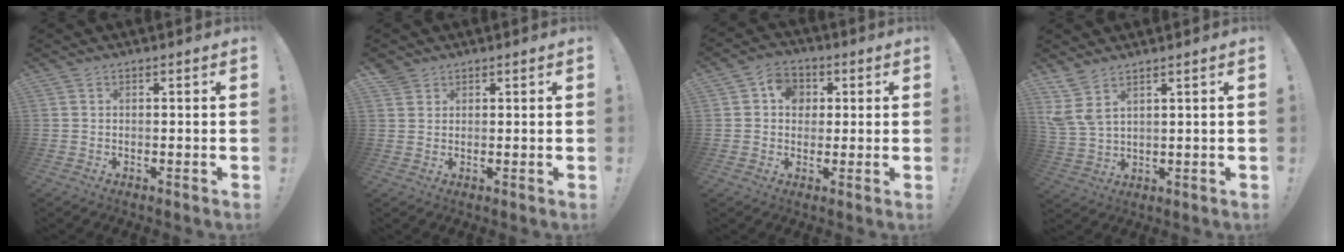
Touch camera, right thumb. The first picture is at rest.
{"total": 2.6, "force": [2.1, 1.6, 0.3], "torque": [-0.001, -0.013, 0.038]}
{"total": 8.1, "force": [1.7, 7.1, 3.5], "torque": [-0.041, 0.001, 0.033]}
{"total": 6.4, "force": [4.6, 2.3, 3.9], "torque": [-0.084, -0.023, 0.089]}